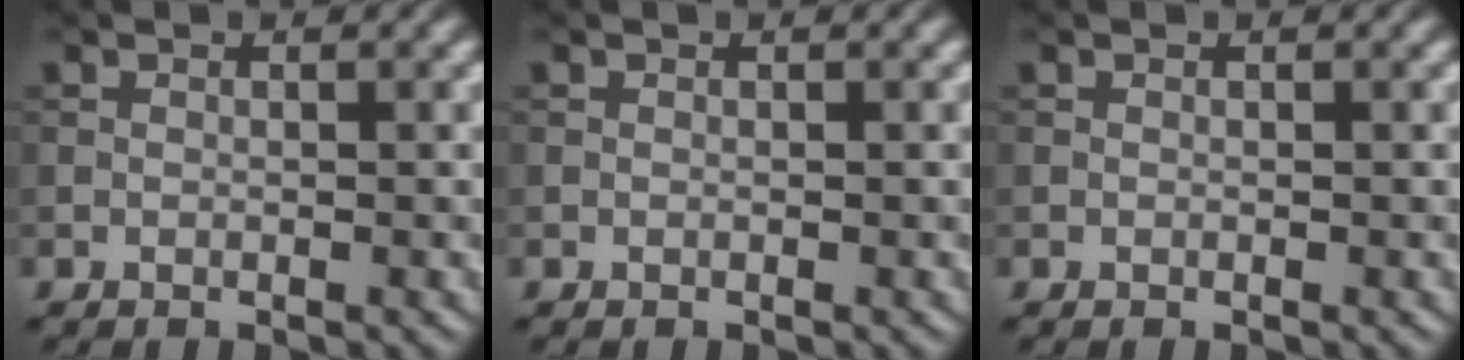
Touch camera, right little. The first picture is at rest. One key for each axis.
{"total": 0.0}
{"total": 0.0}